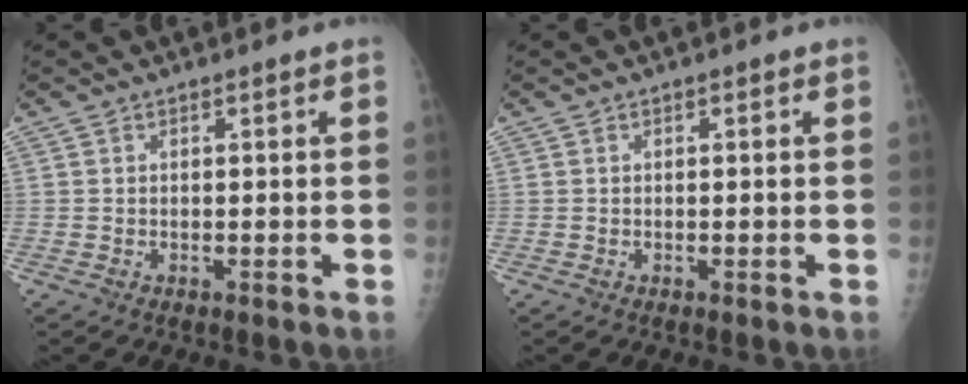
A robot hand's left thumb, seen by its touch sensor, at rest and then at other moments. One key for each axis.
{"total": 0.0}